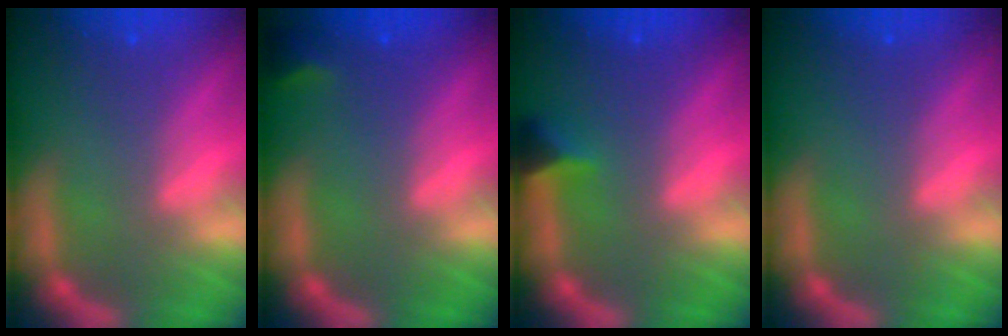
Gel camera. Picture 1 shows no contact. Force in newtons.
{"total": 1.4}
{"total": 1.9}
{"total": 0.0}